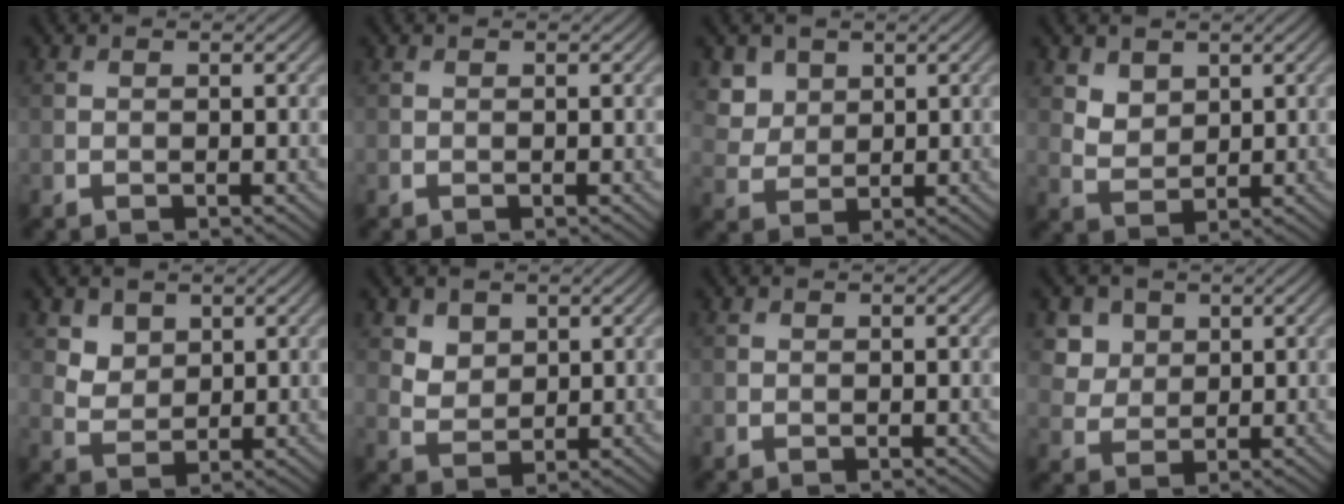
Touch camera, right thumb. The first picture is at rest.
{"total": 0.0}
{"total": 4.1, "force": [2.4, 3.1, 1.3], "torque": [-0.049, -0.015, 0.058]}
{"total": 3.2, "force": [2.0, 2.1, 1.3], "torque": [-0.035, -0.009, 0.038]}
{"total": 3.5, "force": [2.3, 2.4, 1.1], "torque": [-0.039, -0.018, 0.051]}
{"total": 3.4, "force": [2.1, 2.3, 1.2], "torque": [-0.039, -0.016, 0.045]}
{"total": 0.0}
{"total": 4.4, "force": [2.3, 3.4, 1.4], "torque": [-0.044, -0.018, 0.056]}